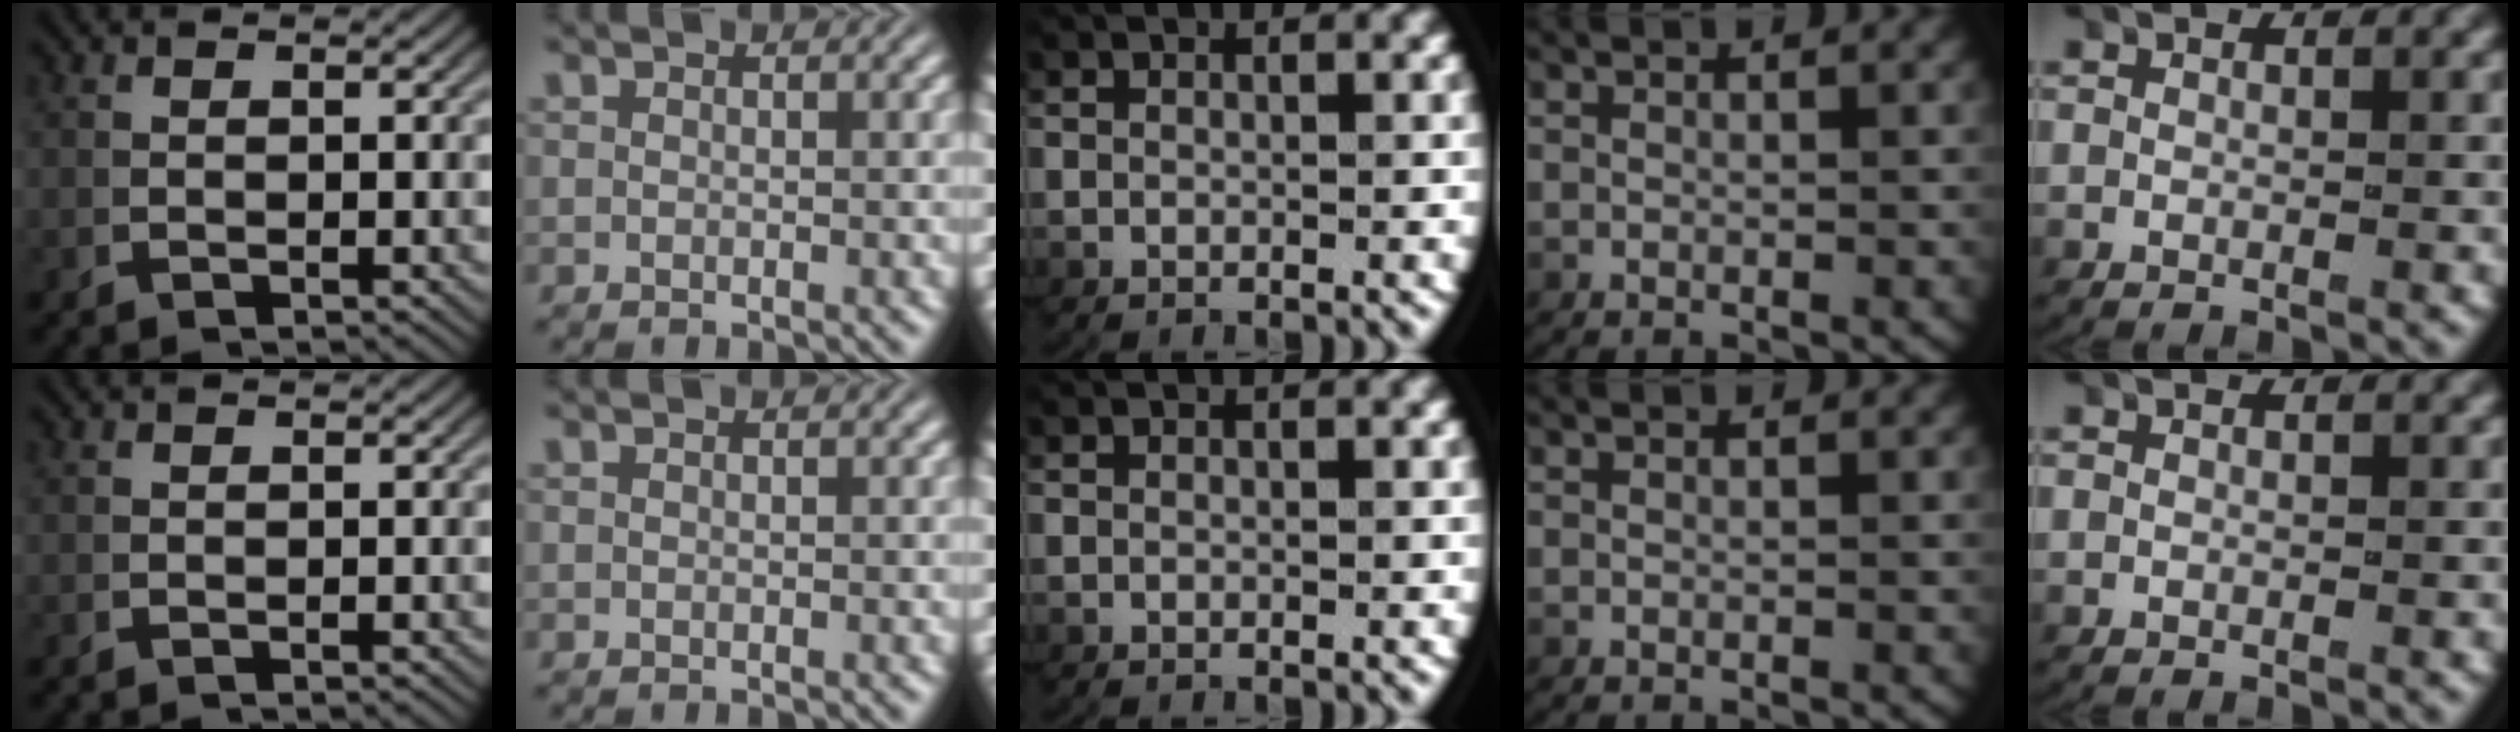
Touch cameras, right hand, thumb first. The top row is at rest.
{}